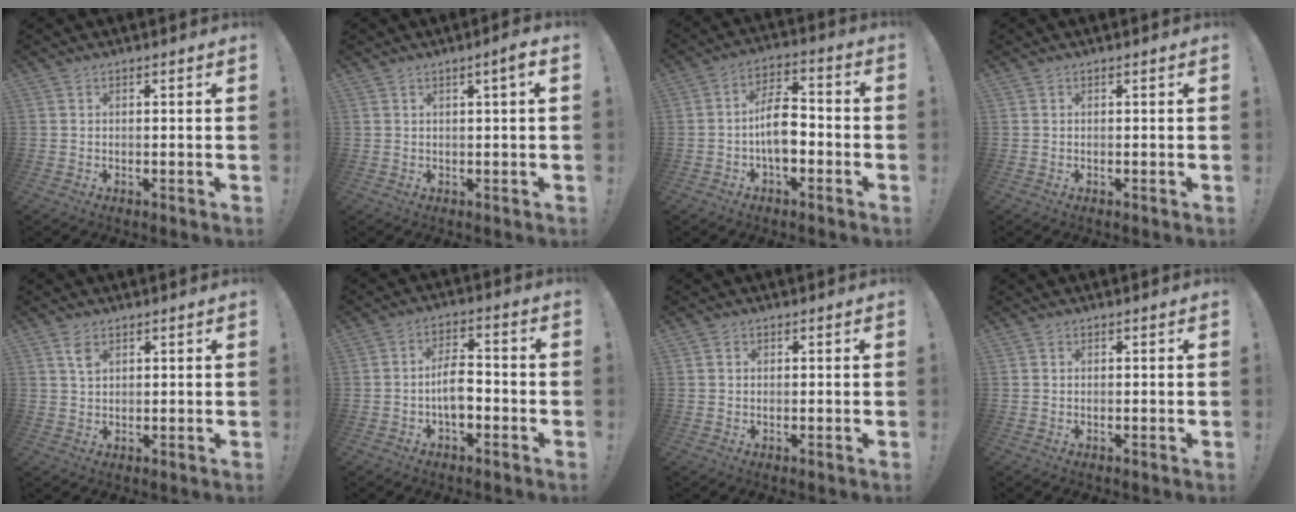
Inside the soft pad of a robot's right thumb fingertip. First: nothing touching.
{"total": 3.2, "force": [0.7, -0.1, 3.1], "torque": [-0.042, -0.003, 0.005]}
{"total": 10.5, "force": [-2.6, 5.9, 8.4], "torque": [-0.151, 0.020, -0.045]}
{"total": 0.0}
{"total": 3.5, "force": [1.9, 2.0, 2.1], "torque": [-0.030, -0.006, 0.033]}
{"total": 8.8, "force": [-2.4, 4.7, 7.1], "torque": [-0.131, 0.013, -0.043]}
{"total": 0.9, "force": [0.2, 0.9, 0.1], "torque": [-0.001, 0.003, 0.005]}
{"total": 0.0}